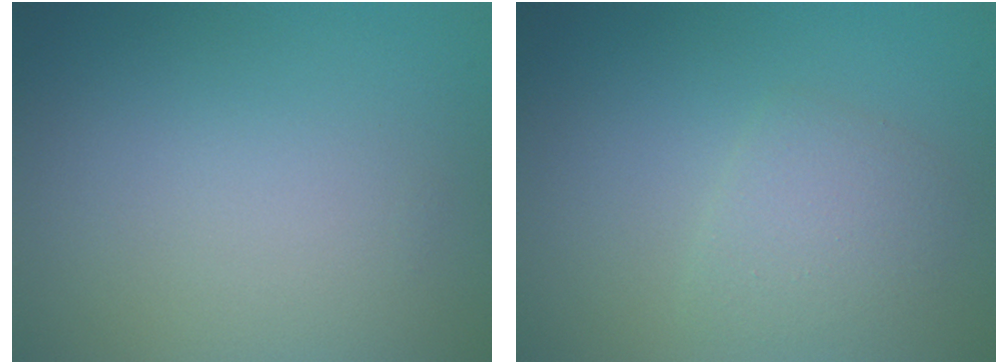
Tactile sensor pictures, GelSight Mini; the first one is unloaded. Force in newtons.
{"total": 2.3, "press": 2.3, "slide": 0.1}